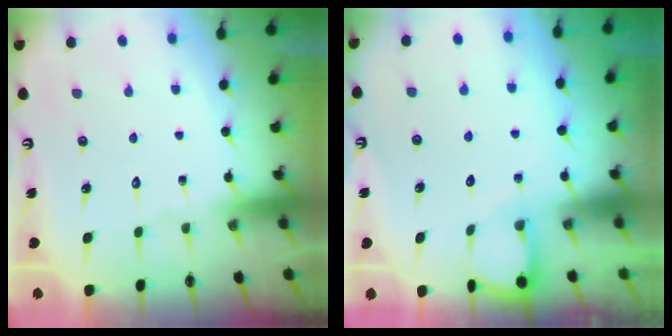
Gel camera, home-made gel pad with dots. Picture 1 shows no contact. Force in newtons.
{"total": 2.8, "press": 2.8, "slide": 0.1}